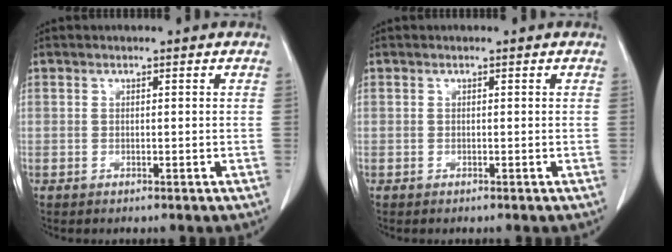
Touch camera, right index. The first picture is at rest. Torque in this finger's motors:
{"motor_torque": [0.05, -0.01, 0.04, 0.01]}